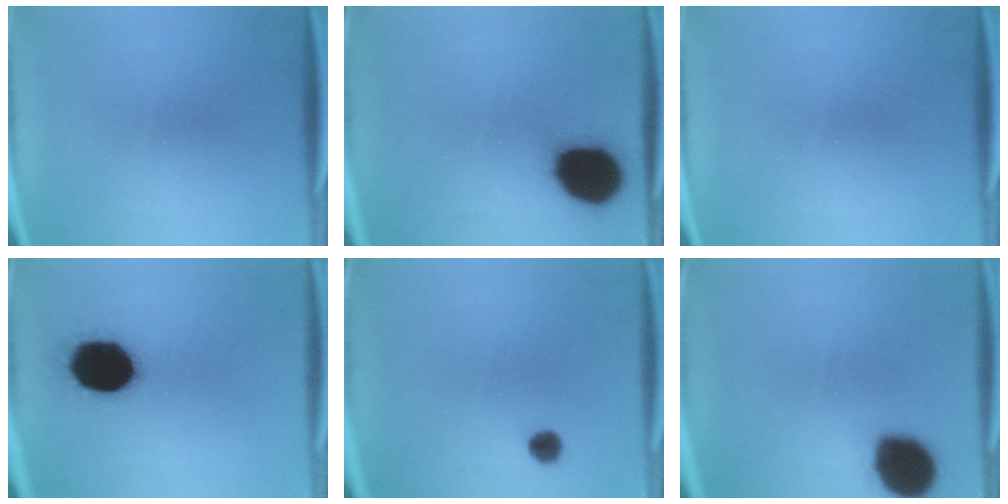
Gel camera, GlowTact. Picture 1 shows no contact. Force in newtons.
{"total": 19.4}
{"total": 0.0}
{"total": 19.0}
{"total": 2.6}
{"total": 16.3}